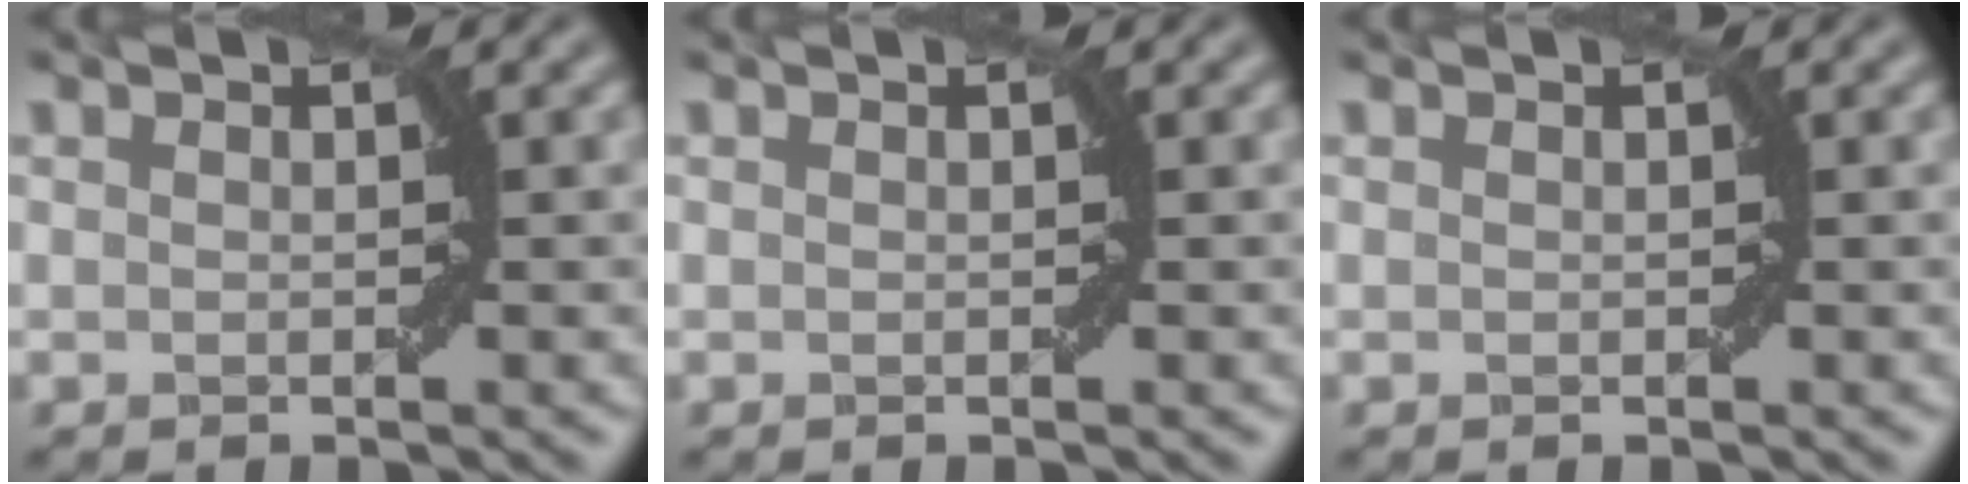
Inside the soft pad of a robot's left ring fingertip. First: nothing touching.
{"total": 0.0}
{"total": 0.0}